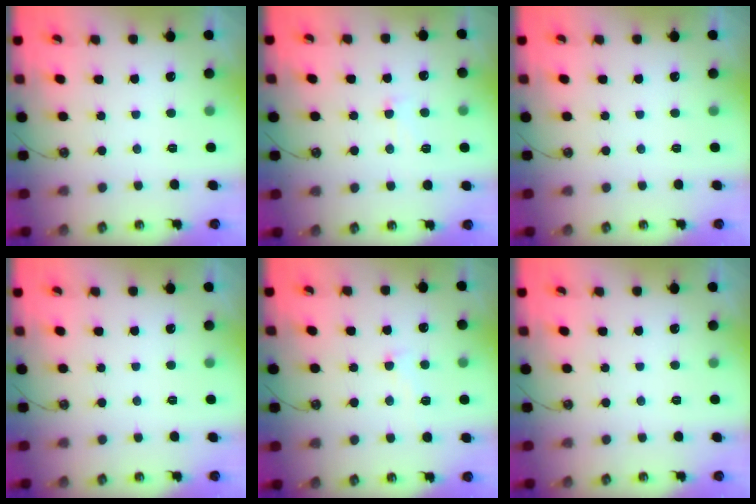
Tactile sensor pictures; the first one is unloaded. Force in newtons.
{"total": 1.1, "press": 0.8, "slide": 0.8}
{"total": 0.0}
{"total": 0.0}
{"total": 0.8, "press": 0.4, "slide": 0.7}
{"total": 0.0}